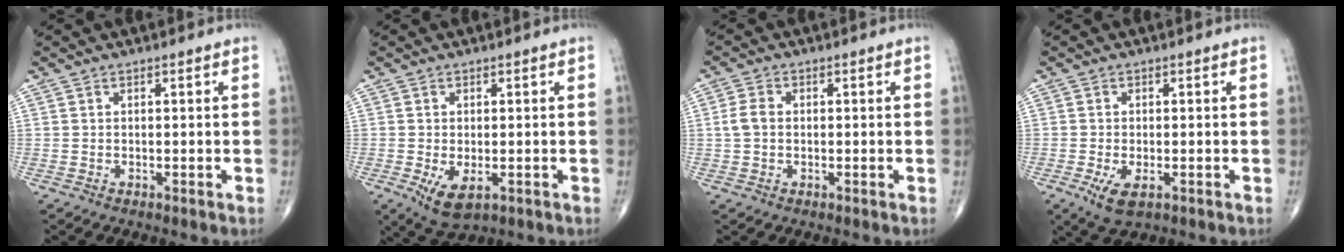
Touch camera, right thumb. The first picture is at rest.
{"total": 5.4, "force": [-1.5, 2.7, 4.5], "torque": [-0.081, -0.013, -0.018]}
{"total": 3.2, "force": [0.0, 2.3, 2.2], "torque": [-0.050, 0.009, -0.003]}
{"total": 4.5, "force": [-1.7, 2.0, 3.7], "torque": [-0.072, -0.010, -0.027]}